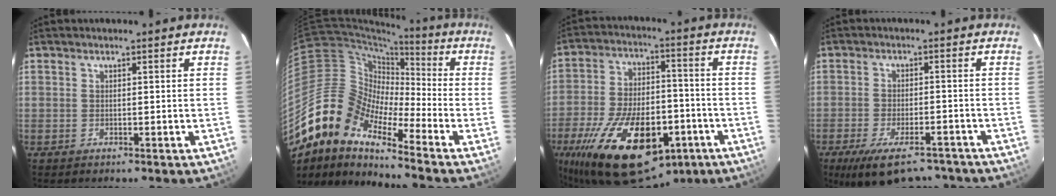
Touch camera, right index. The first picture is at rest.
{"total": 15.3, "force": [-11.6, 5.4, 8.4], "torque": [-0.130, -0.005, -0.238]}
{"total": 25.8, "force": [-12.8, 13.0, 18.3], "torque": [-0.354, -0.023, -0.191]}
{"total": 14.4, "force": [-10.8, 5.7, 7.6], "torque": [-0.153, -0.021, -0.160]}